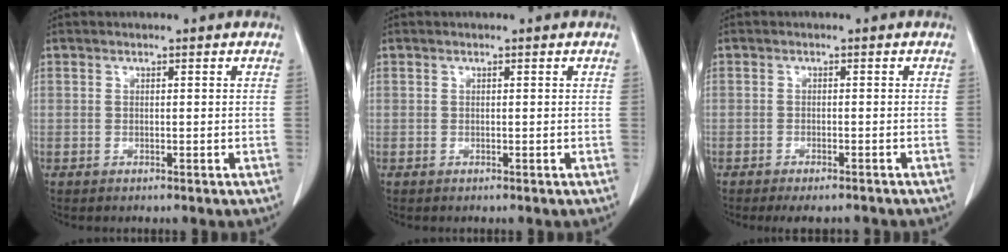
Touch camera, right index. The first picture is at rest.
{"total": 0.0}
{"total": 4.4, "force": [-3.8, 1.3, 1.8], "torque": [-0.016, -0.006, -0.051]}